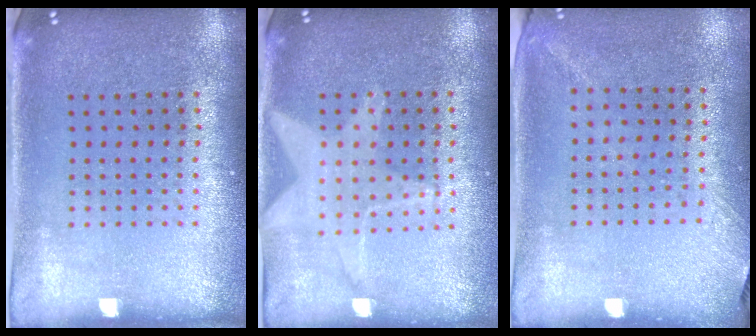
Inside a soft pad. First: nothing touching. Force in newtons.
{"total": 1.1, "press": 1.1, "slide": 0.1}
{"total": 1.3, "press": 1.0, "slide": 0.8}